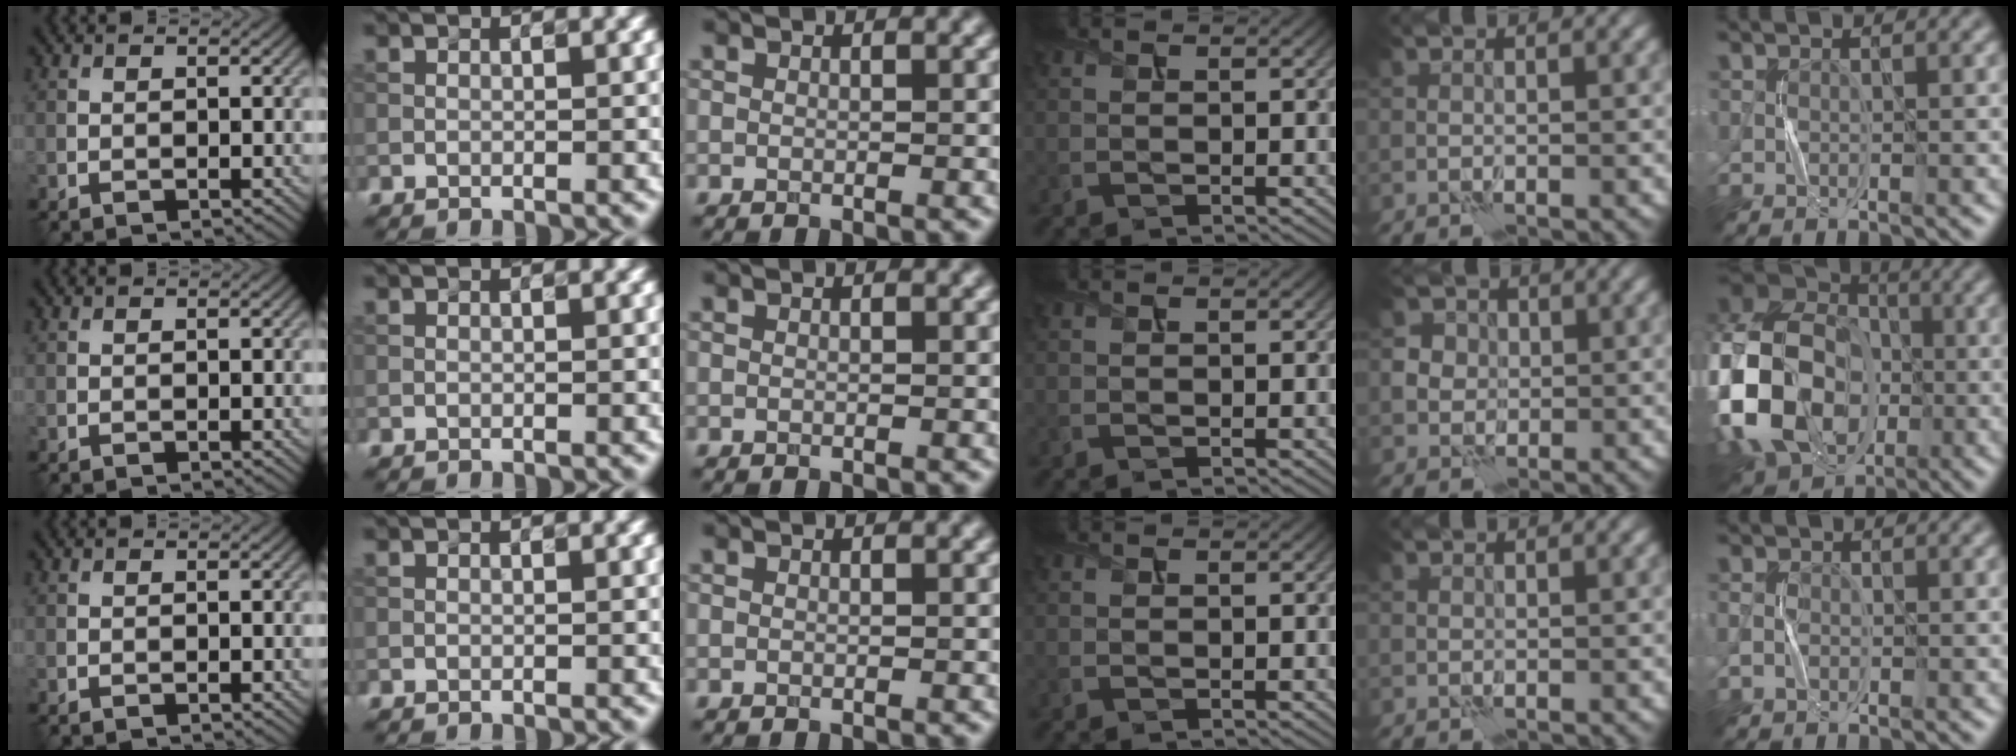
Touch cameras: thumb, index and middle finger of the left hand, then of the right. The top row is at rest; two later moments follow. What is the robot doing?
{"motion": "press", "object": "button"}